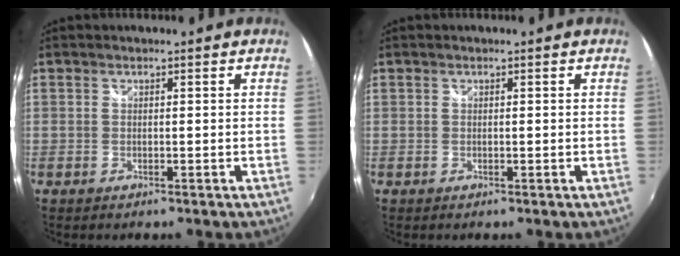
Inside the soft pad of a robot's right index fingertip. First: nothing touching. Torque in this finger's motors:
{"motor_torque": [-0.62, 0.83, 0.01, 0.00]}